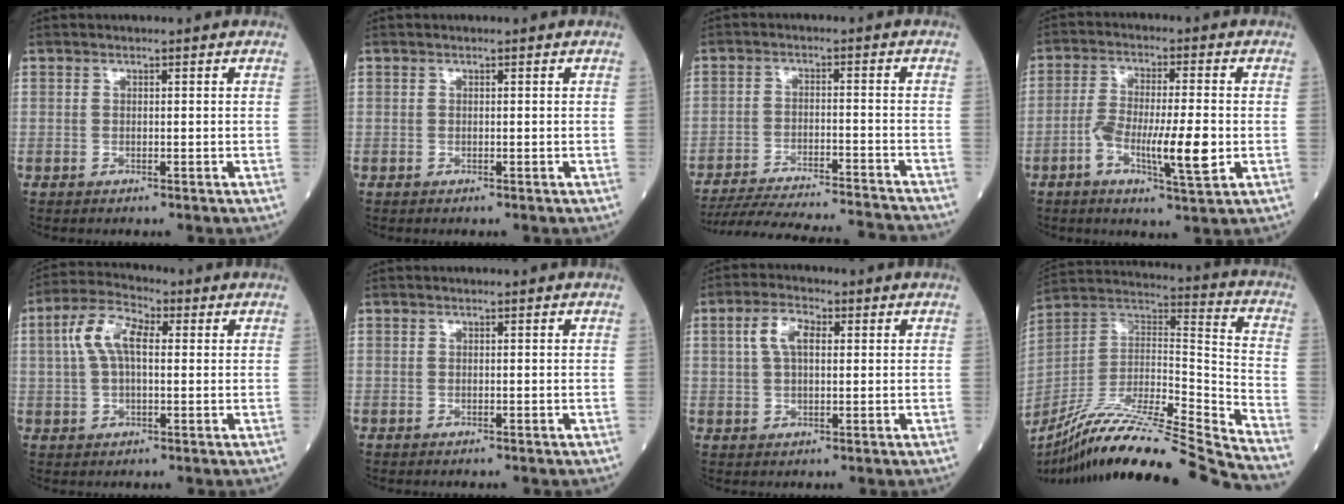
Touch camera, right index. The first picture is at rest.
{"total": 0.0}
{"total": 21.5, "force": [-20.3, 0.8, 7.2], "torque": [-0.122, -0.032, -0.287]}
{"total": 9.5, "force": [-2.5, 1.2, 9.1], "torque": [-0.164, -0.002, -0.044]}
{"total": 7.8, "force": [1.7, 3.4, 6.8], "torque": [-0.151, 0.027, 0.031]}
{"total": 0.0}
{"total": 5.2, "force": [1.5, 2.4, 4.3], "torque": [-0.095, 0.013, 0.030]}
{"total": 27.4, "force": [-24.0, -1.1, 13.1], "torque": [-0.219, -0.026, -0.403]}